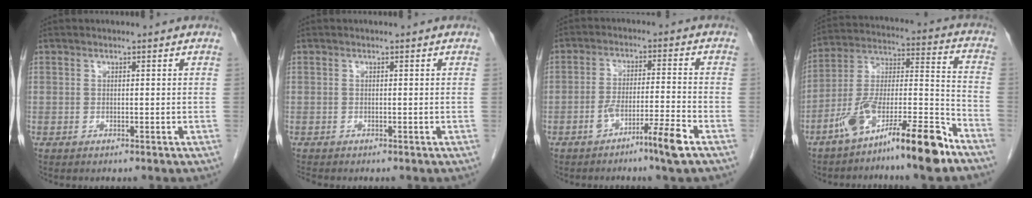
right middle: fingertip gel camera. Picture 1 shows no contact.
{"total": 0.6, "force": [-0.6, -0.1, 0.0], "torque": [-0.009, -0.006, -0.013]}
{"total": 6.3, "force": [-4.1, -0.7, 4.8], "torque": [-0.085, 0.005, -0.073]}
{"total": 15.9, "force": [-11.0, 1.2, 11.5], "torque": [-0.214, 0.008, -0.193]}